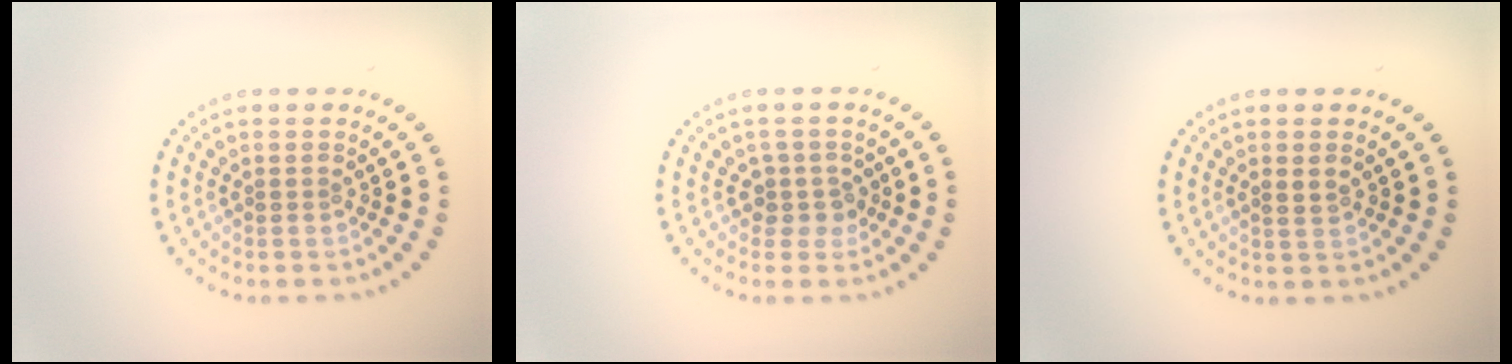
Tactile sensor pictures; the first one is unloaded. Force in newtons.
{"total": 1.9, "press": 1.5, "slide": 1.1}
{"total": 0.9, "press": 0.8, "slide": 0.3}